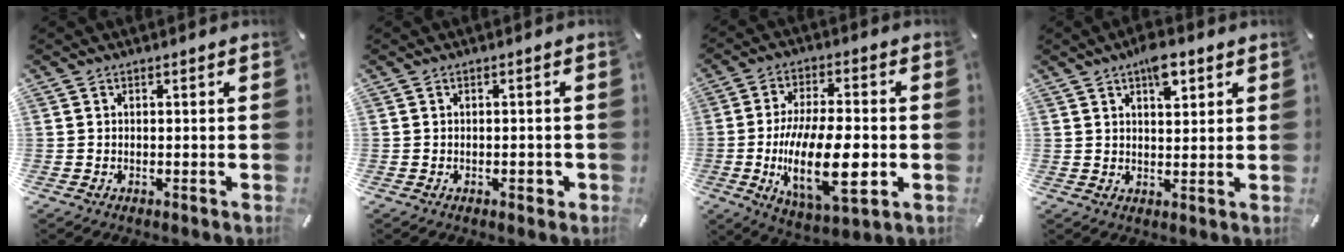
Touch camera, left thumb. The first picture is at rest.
{"total": 1.4, "force": [-0.5, 0.8, 1.0], "torque": [-0.017, 0.002, -0.009]}
{"total": 20.1, "force": [-3.6, 8.4, 17.9], "torque": [-0.324, -0.014, -0.056]}
{"total": 6.4, "force": [3.6, 3.0, 4.4], "torque": [-0.056, -0.013, 0.056]}